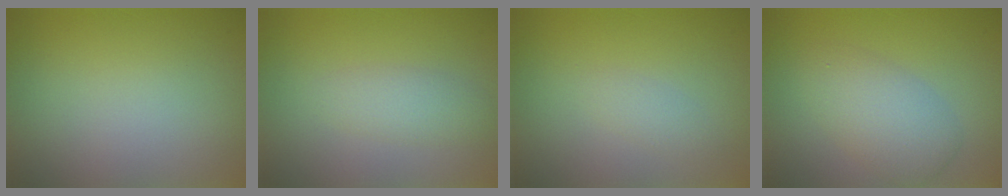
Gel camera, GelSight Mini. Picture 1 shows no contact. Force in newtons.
{"total": 2.0, "press": 2.0, "slide": 0.1}
{"total": 1.1, "press": 1.1, "slide": 0.0}
{"total": 4.1, "press": 4.1, "slide": 0.2}